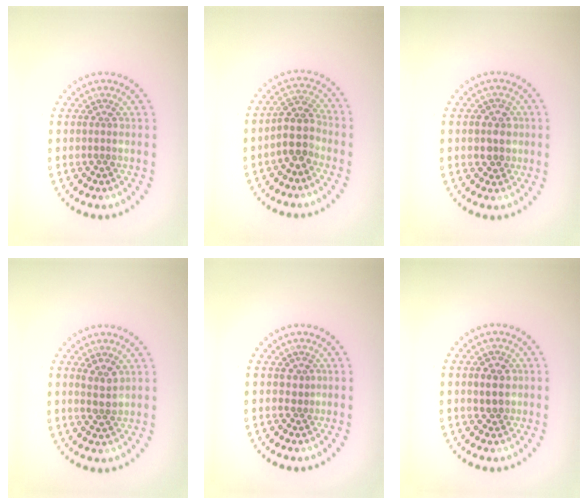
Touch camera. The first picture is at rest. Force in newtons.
{"total": 3.0, "press": 2.6, "slide": 1.5}
{"total": 2.2, "press": 2.0, "slide": 0.9}
{"total": 1.8, "press": 1.7, "slide": 0.4}
{"total": 0.6, "press": 0.3, "slide": 0.5}
{"total": 2.1, "press": 2.0, "slide": 0.7}